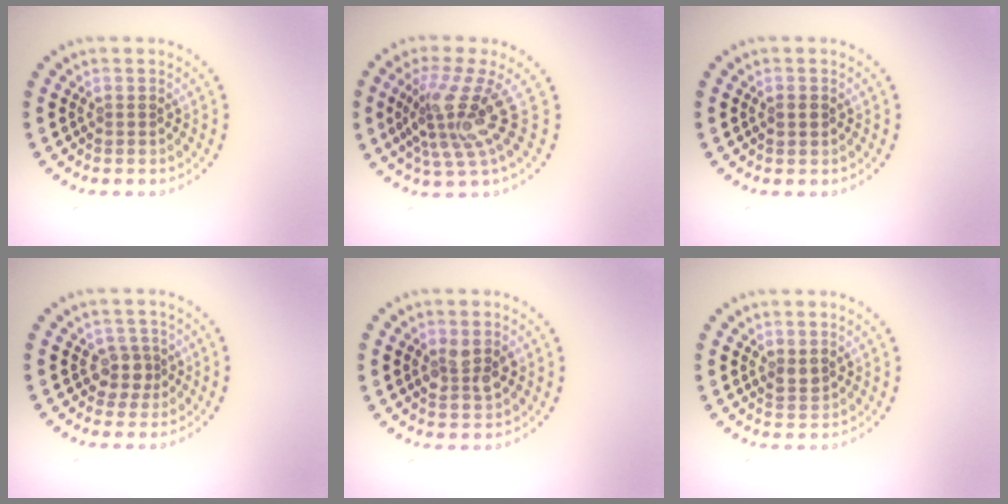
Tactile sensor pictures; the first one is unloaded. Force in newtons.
{"total": 4.5, "press": 3.0, "slide": 3.3}
{"total": 1.1, "press": 1.1, "slide": 0.1}
{"total": 2.1, "press": 1.7, "slide": 1.3}
{"total": 2.7, "press": 2.7, "slide": 0.2}
{"total": 1.2, "press": 1.1, "slide": 0.4}